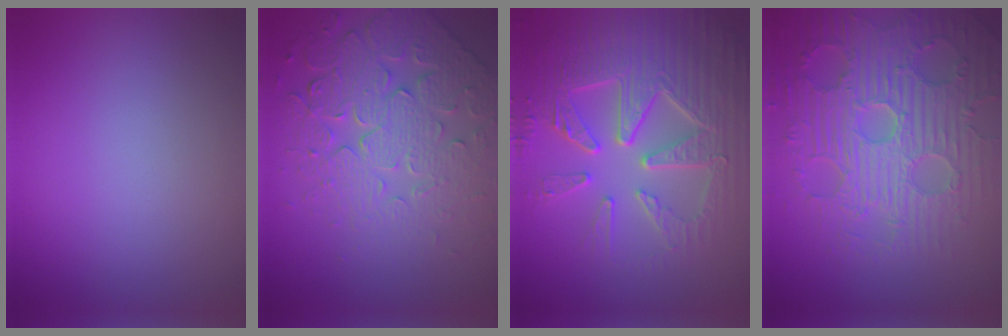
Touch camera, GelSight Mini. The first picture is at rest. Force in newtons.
{"total": 8.0, "press": 5.8, "slide": 5.4}
{"total": 9.3, "press": 6.4, "slide": 6.7}
{"total": 8.9, "press": 6.5, "slide": 6.0}